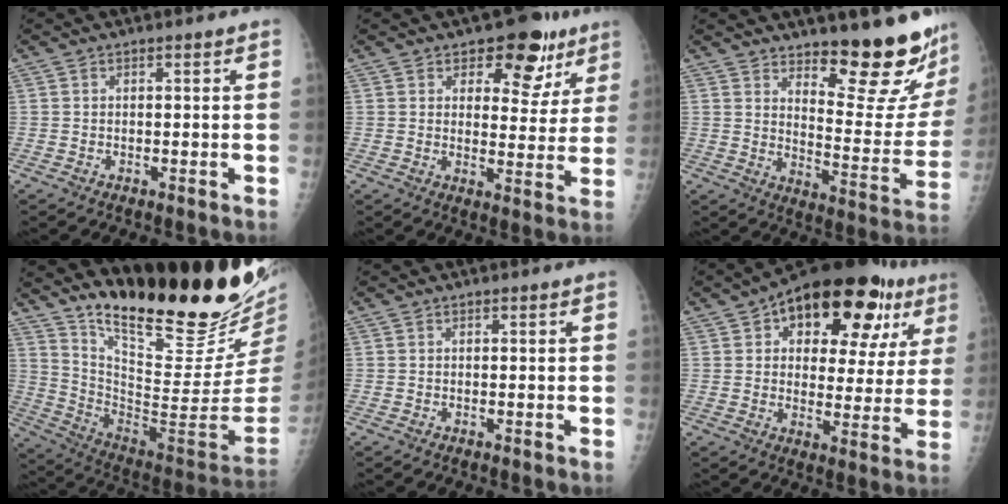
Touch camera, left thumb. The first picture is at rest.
{"total": 11.0, "force": [6.7, 6.3, 6.0], "torque": [-0.024, -0.029, 0.088]}
{"total": 17.2, "force": [14.0, 3.8, 9.3], "torque": [-0.087, -0.143, 0.192]}
{"total": 28.7, "force": [23.2, 4.7, 16.3], "torque": [-0.230, -0.171, 0.354]}
{"total": 0.0}
{"total": 23.2, "force": [11.1, 12.1, 16.4], "torque": [-0.186, 0.003, 0.155]}